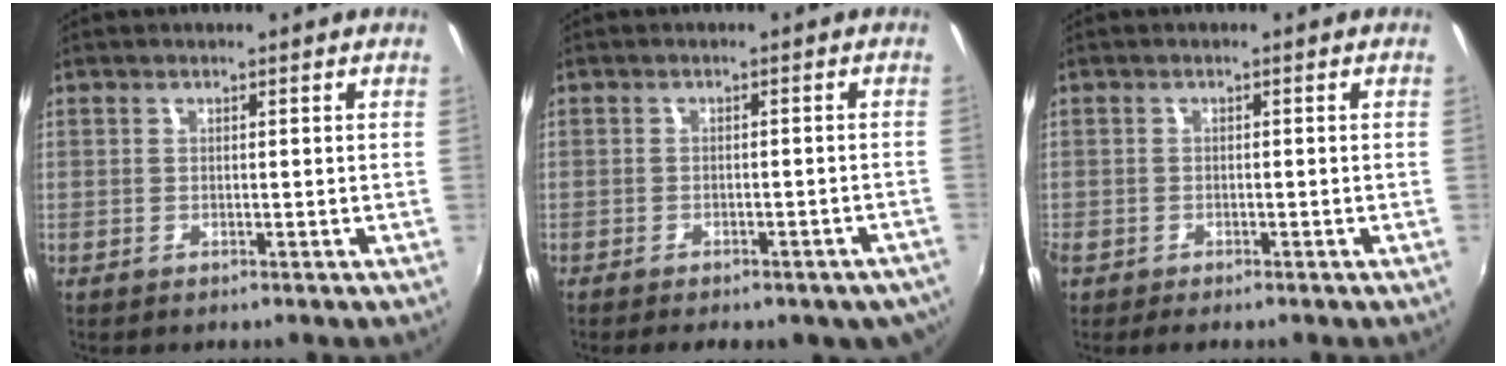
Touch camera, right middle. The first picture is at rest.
{"total": 10.2, "force": [-7.9, 4.0, 5.1], "torque": [-0.098, -0.018, -0.089]}
{"total": 2.2, "force": [-1.8, 0.9, 1.0], "torque": [-0.026, -0.012, -0.033]}